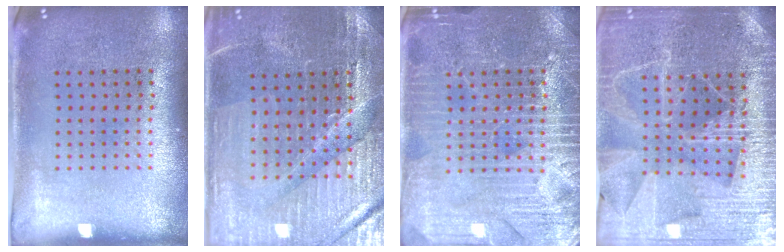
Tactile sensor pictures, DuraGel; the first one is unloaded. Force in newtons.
{"total": 3.4, "press": 3.3, "slide": 0.4}
{"total": 4.0, "press": 4.0, "slide": 0.5}
{"total": 4.5, "press": 4.2, "slide": 1.7}